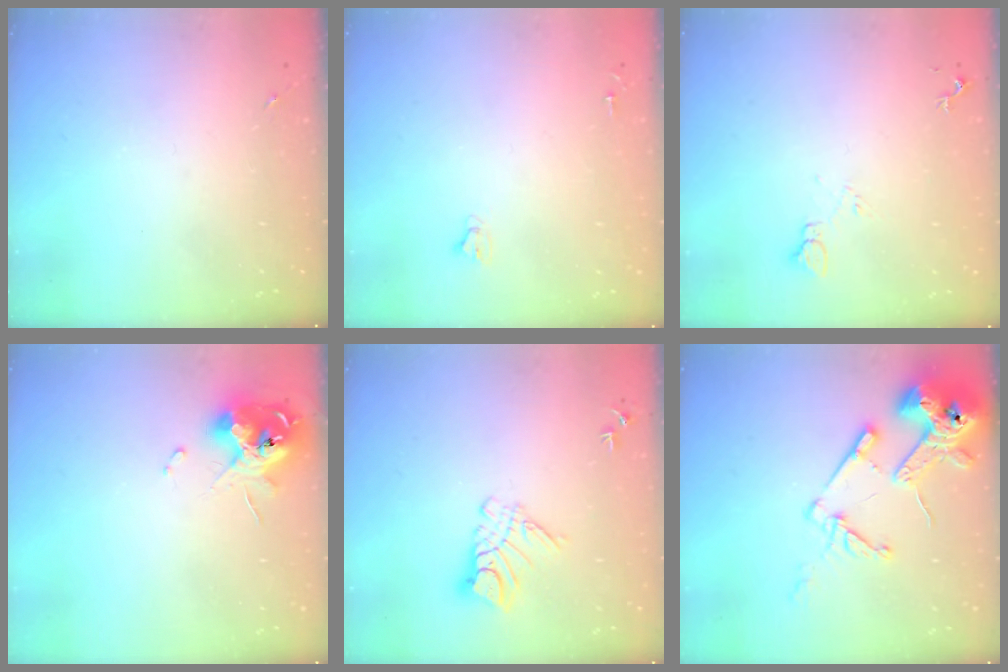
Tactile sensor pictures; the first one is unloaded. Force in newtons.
{"total": 2.0, "press": 2.0, "slide": 0.2}
{"total": 4.6, "press": 4.6, "slide": 0.6}
{"total": 12.4, "press": 12.2, "slide": 1.6}
{"total": 9.5, "press": 9.5, "slide": 0.9}
{"total": 17.2, "press": 17.1, "slide": 2.1}